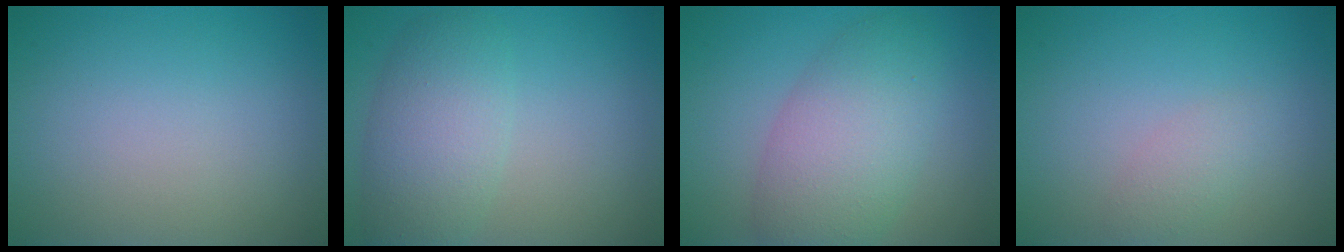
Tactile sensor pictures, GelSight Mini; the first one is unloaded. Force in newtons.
{"total": 5.0, "press": 5.0, "slide": 0.0}
{"total": 6.4, "press": 6.4, "slide": 0.2}
{"total": 1.5, "press": 1.5, "slide": 0.0}